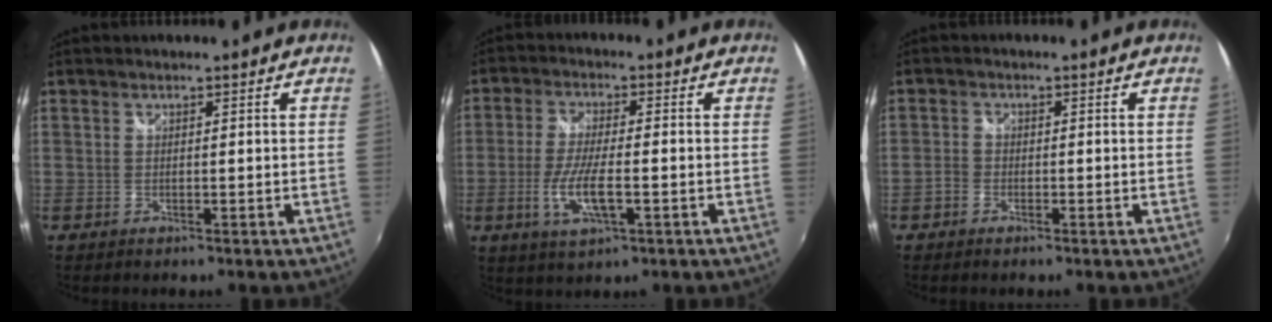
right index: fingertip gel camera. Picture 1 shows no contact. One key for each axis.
{"total": 8.4, "fx": -2.5, "fy": 2.3, "fz": 7.6, "tx": -0.157, "ty": -0.011, "tz": -0.046}
{"total": 2.1, "fx": -1.4, "fy": 1.6, "fz": 0.5, "tx": -0.011, "ty": 0.004, "tz": -0.028}